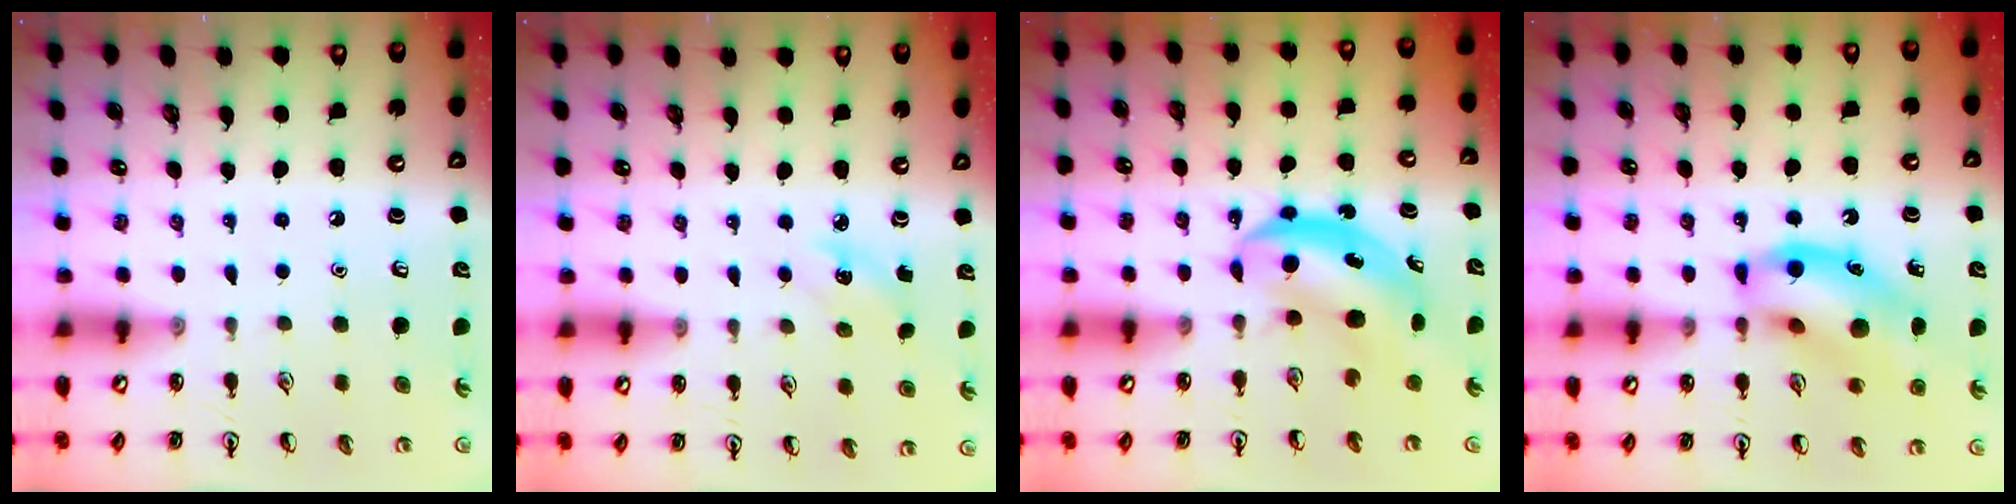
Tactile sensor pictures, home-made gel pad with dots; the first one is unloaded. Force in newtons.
{"total": 2.1, "press": 2.0, "slide": 0.8}
{"total": 5.2, "press": 5.1, "slide": 1.3}
{"total": 15.1, "press": 14.7, "slide": 3.5}